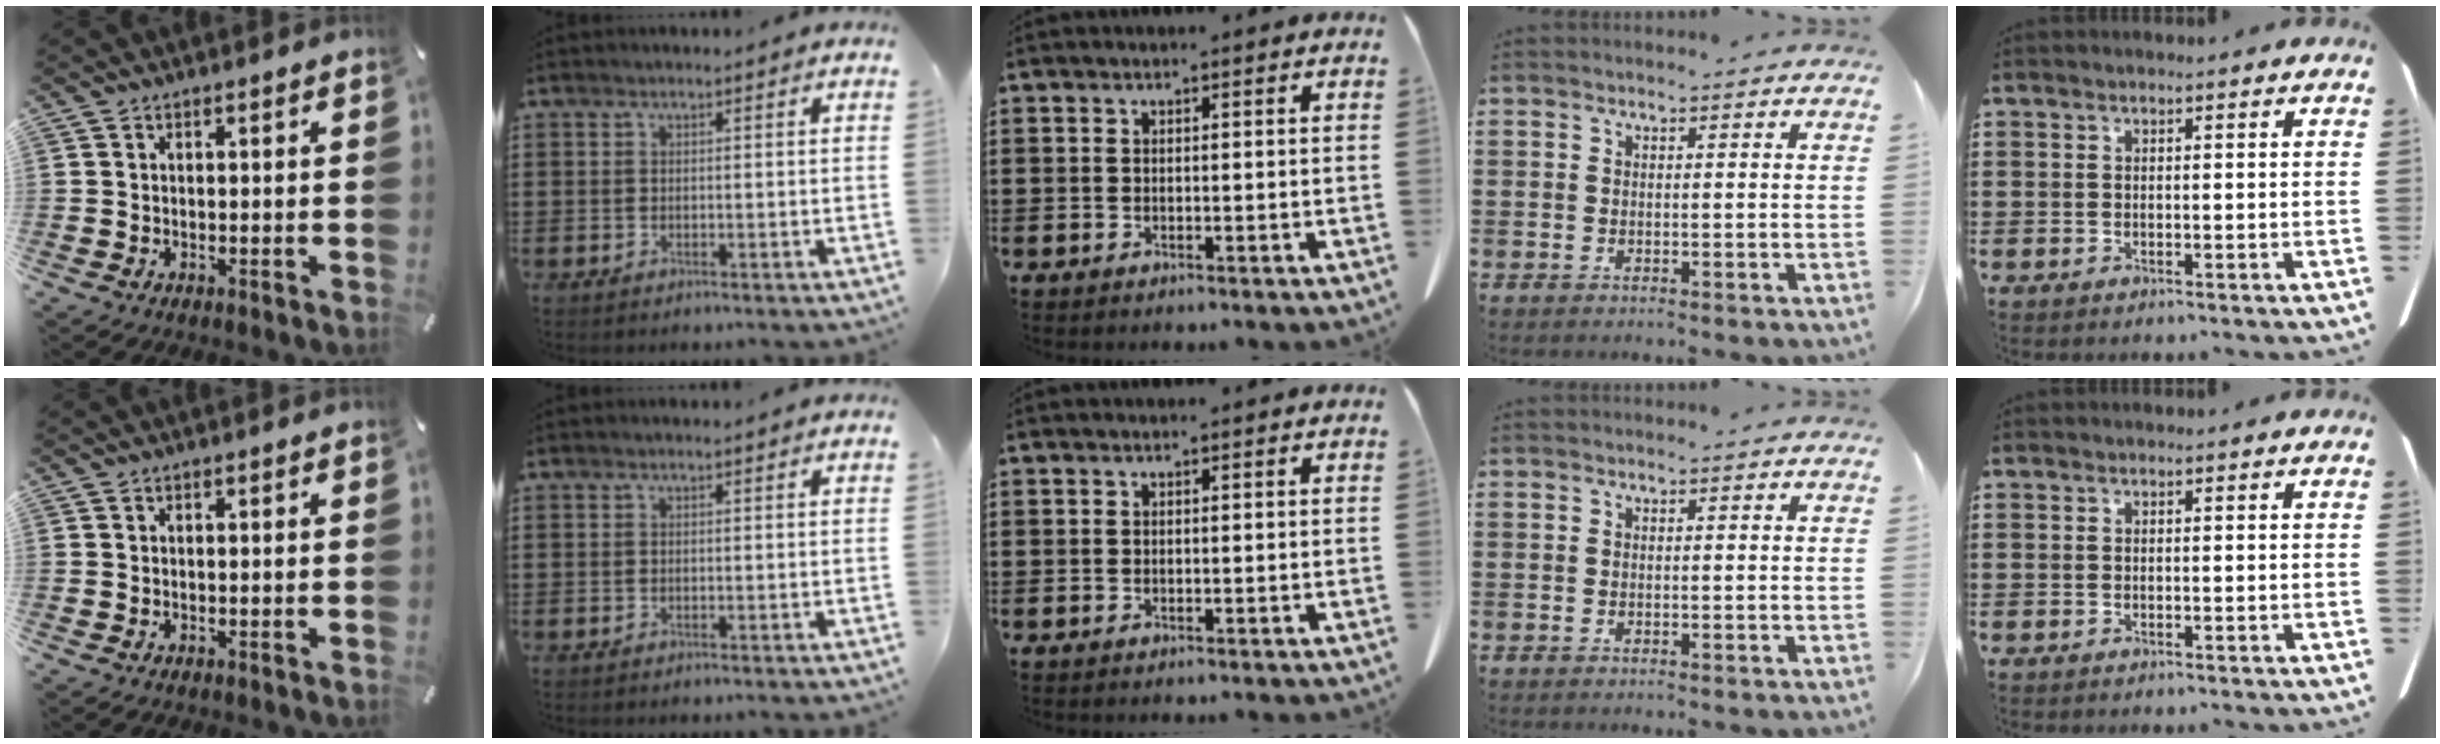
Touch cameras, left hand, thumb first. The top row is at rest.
{}